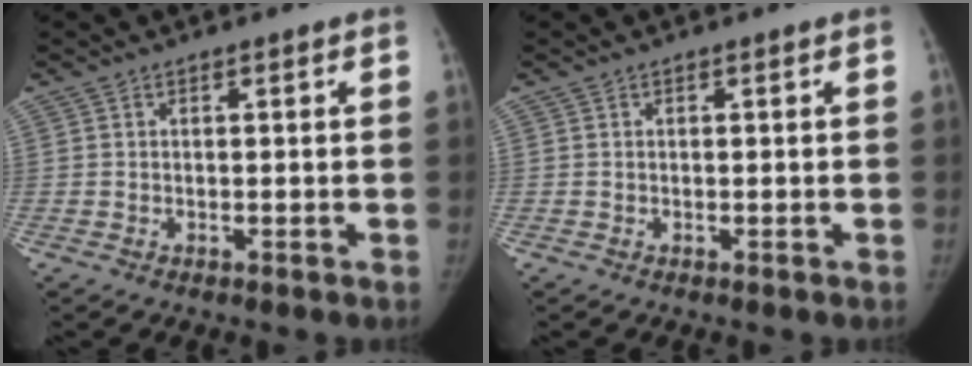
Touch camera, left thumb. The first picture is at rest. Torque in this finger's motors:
{"motor_torque": [-0.01, 0.01, 0.02, -0.01, 0.00]}